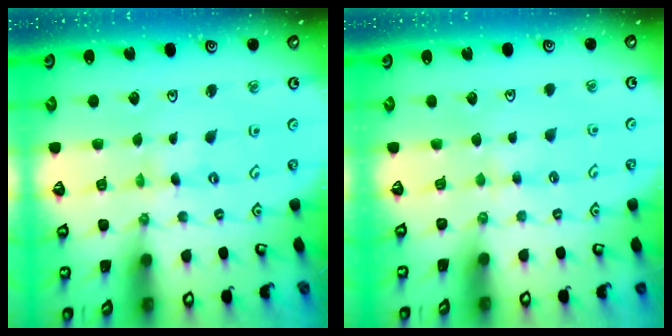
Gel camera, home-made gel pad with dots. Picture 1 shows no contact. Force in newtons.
{"total": 2.3, "press": 2.2, "slide": 0.5}